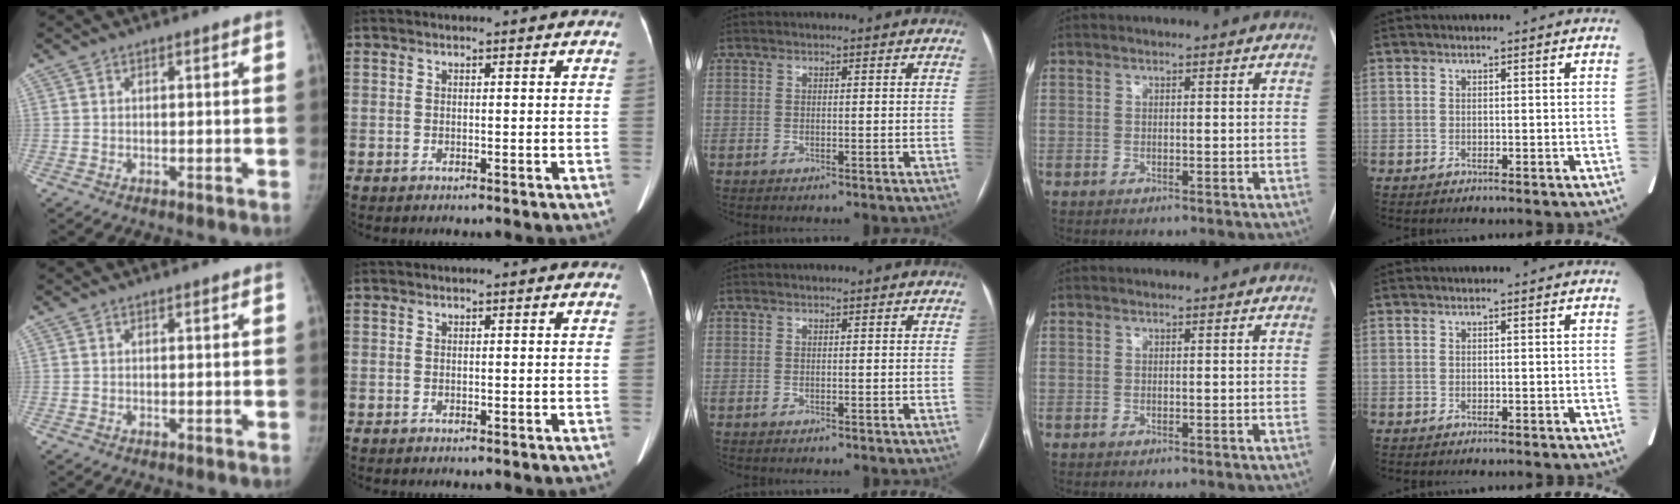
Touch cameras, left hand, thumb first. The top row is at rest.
{}